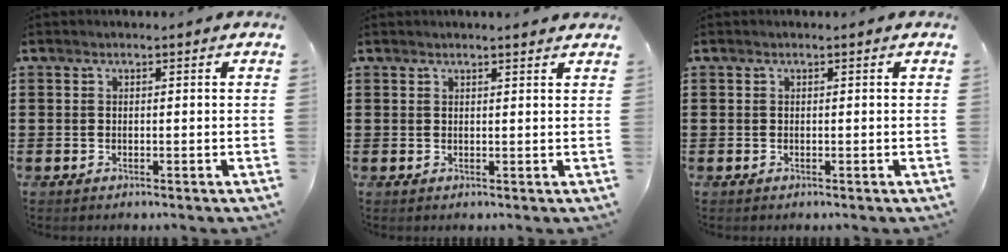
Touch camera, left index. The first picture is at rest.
{"total": 1.3, "force": [1.2, -0.1, 0.5], "torque": [-0.010, 0.000, 0.023]}
{"total": 0.0}